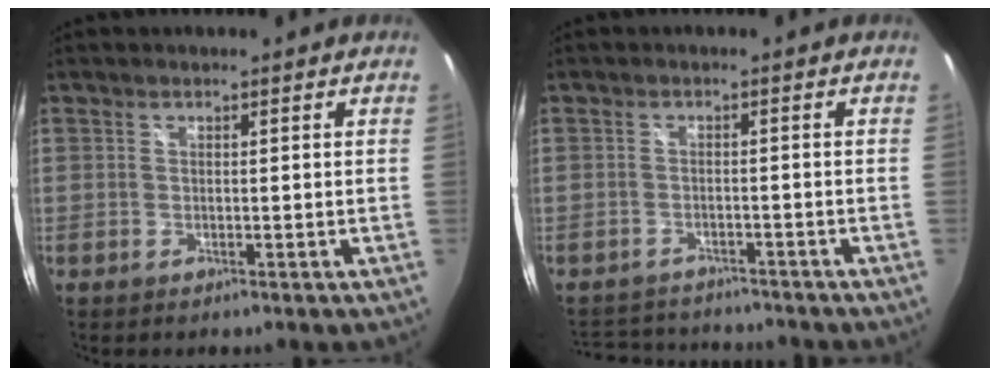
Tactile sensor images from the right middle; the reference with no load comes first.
{"total": 8.7, "force": [-8.0, 2.7, 2.1], "torque": [-0.060, 0.004, -0.119]}